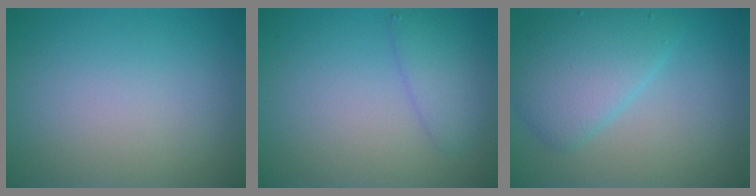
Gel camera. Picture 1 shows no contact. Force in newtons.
{"total": 2.3, "press": 2.3, "slide": 0.1}
{"total": 4.8, "press": 4.8, "slide": 0.3}